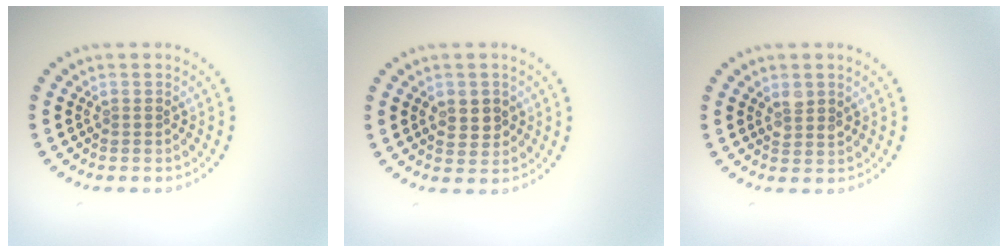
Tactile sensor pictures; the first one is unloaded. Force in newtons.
{"total": 2.5, "press": 2.4, "slide": 0.5}
{"total": 1.5, "press": 1.3, "slide": 0.7}